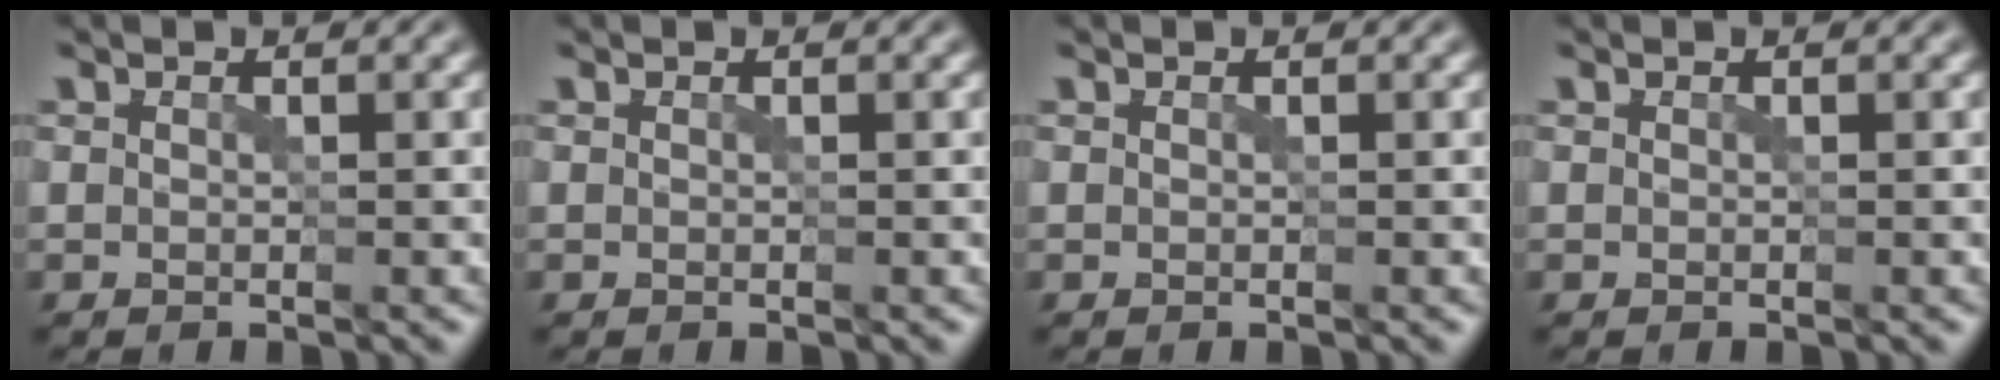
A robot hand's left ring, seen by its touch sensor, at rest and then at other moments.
{"total": 0.0}
{"total": 0.0}
{"total": 0.0}